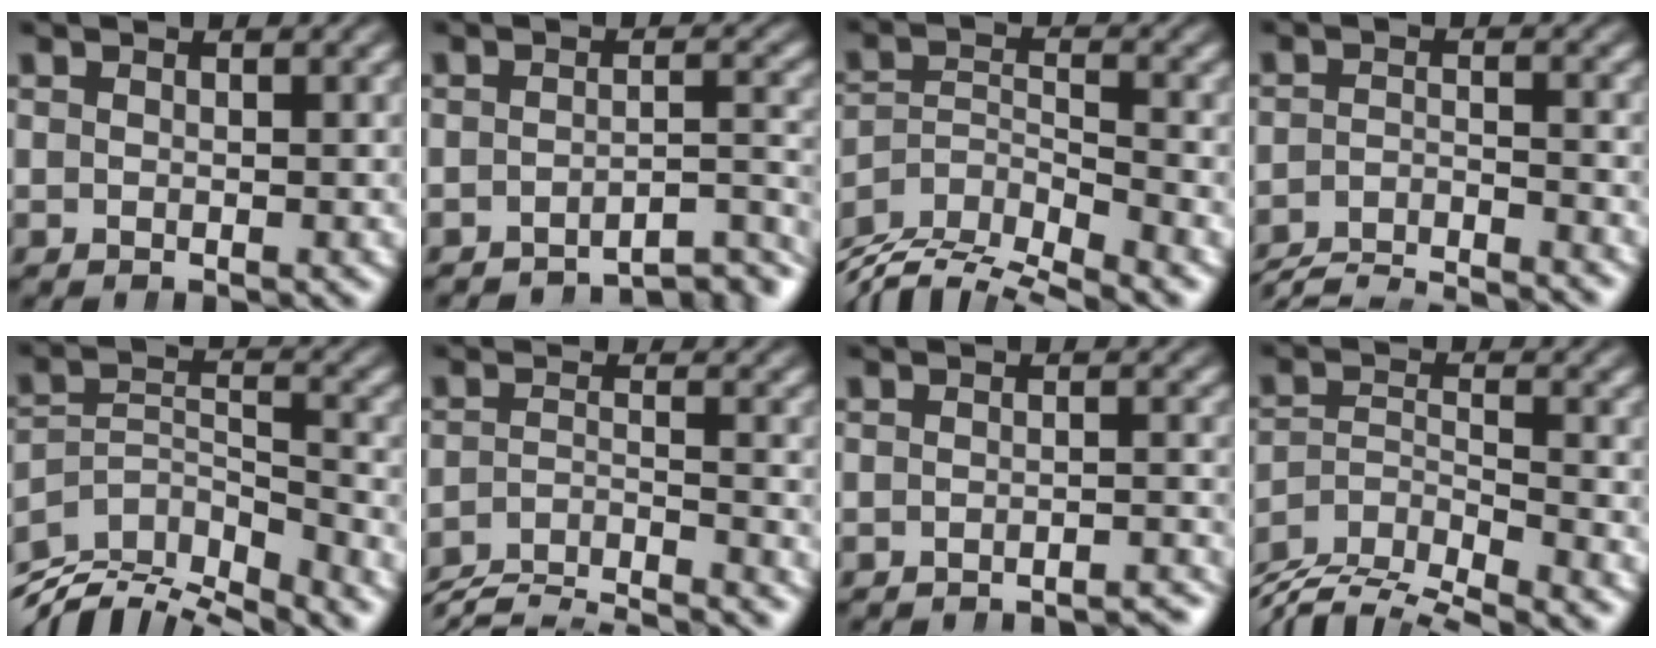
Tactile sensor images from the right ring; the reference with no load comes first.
{"total": 5.6, "force": [-4.9, 1.2, 2.3], "torque": [-0.017, -0.008, -0.080]}
{"total": 9.5, "force": [-4.7, 6.3, 5.3], "torque": [-0.109, -0.045, -0.073]}
{"total": 8.8, "force": [-8.4, 1.9, 1.6], "torque": [-0.010, -0.021, -0.134]}
{"total": 10.6, "force": [-5.5, 6.8, 5.9], "torque": [-0.106, -0.039, -0.084]}
{"total": 9.2, "force": [-8.3, 3.0, 2.7], "torque": [-0.040, -0.034, -0.127]}
{"total": 3.6, "force": [-3.6, 0.5, 0.4], "torque": [-0.008, -0.008, -0.058]}
{"total": 8.6, "force": [-4.5, 5.7, 4.5], "torque": [-0.094, -0.037, -0.077]}